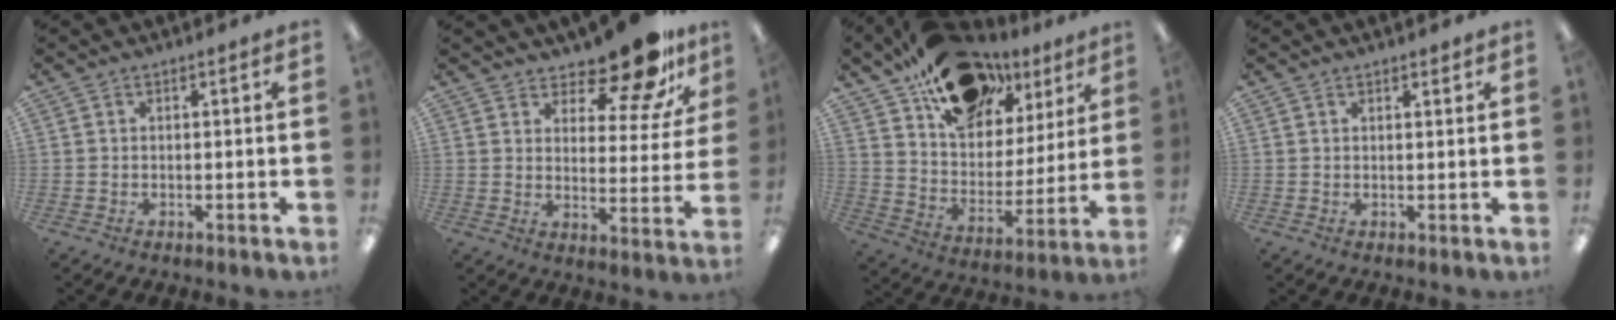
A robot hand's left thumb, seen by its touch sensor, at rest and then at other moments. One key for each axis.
{"total": 14.5, "fx": 12.1, "fy": 4.9, "fz": 6.4, "tx": -0.092, "ty": -0.089, "tz": 0.208}
{"total": 18.8, "fx": 12.5, "fy": 10.9, "fz": 8.7, "tx": -0.138, "ty": -0.077, "tz": 0.227}
{"total": 1.0, "fx": 1.0, "fy": 0.2, "fz": 0.3, "tx": -0.006, "ty": -0.001, "tz": 0.018}